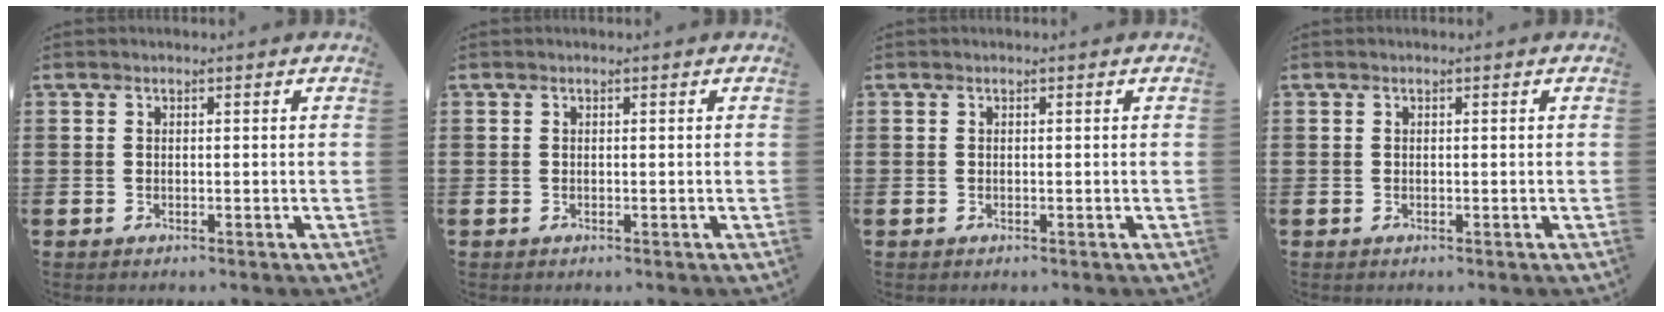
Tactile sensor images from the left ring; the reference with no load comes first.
{"total": 0.0}
{"total": 0.0}
{"total": 0.0}